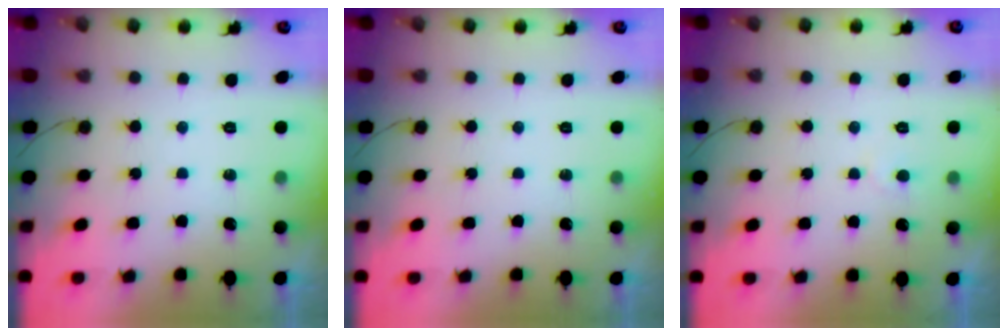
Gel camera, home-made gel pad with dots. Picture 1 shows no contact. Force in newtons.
{"total": 0.0}
{"total": 3.9, "press": 3.9, "slide": 0.5}